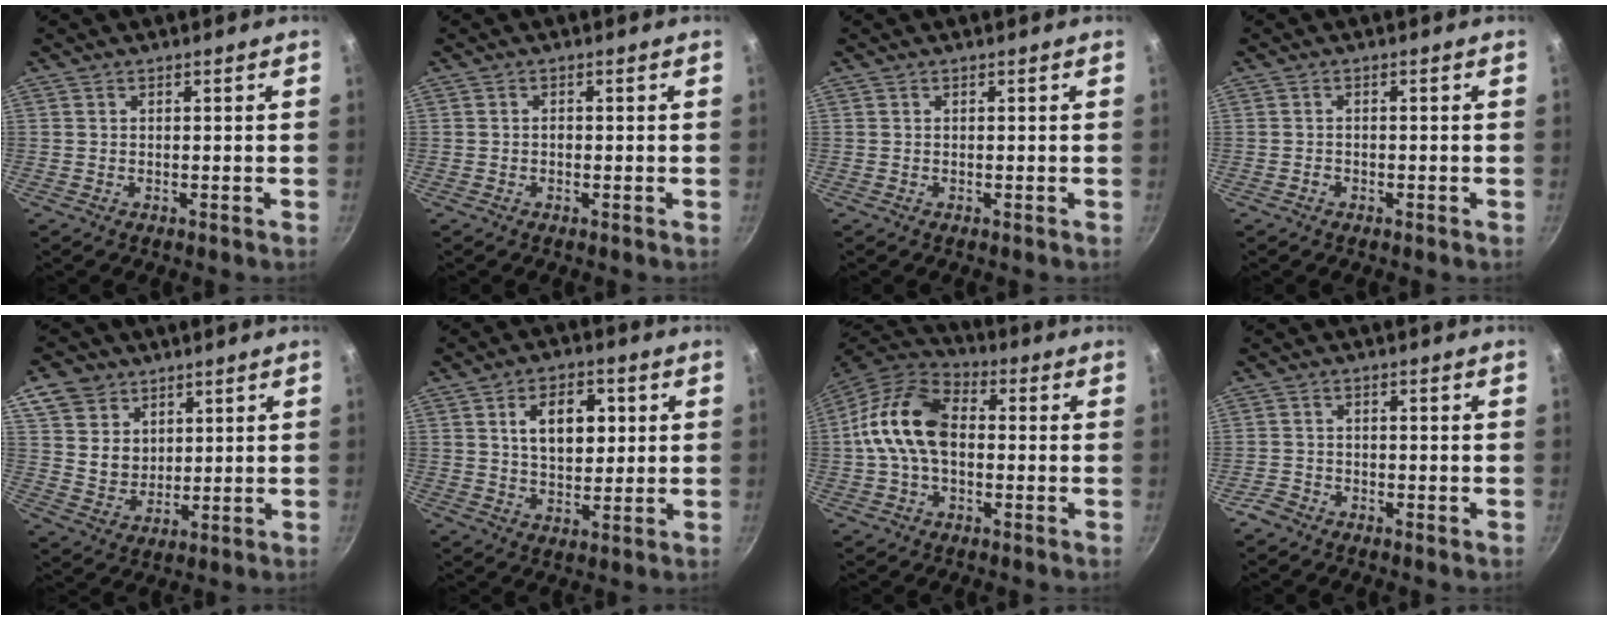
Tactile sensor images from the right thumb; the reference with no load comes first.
{"total": 0.7, "force": [-0.1, 0.5, 0.4], "torque": [-0.005, 0.004, -0.004]}
{"total": 0.0}
{"total": 0.8, "force": [-0.5, 0.5, 0.2], "torque": [-0.009, 0.007, -0.009]}
{"total": 9.7, "force": [5.1, 7.7, 3.2], "torque": [-0.029, -0.017, 0.100]}
{"total": 10.2, "force": [2.5, 6.4, 7.5], "torque": [-0.093, -0.003, 0.040]}
{"total": 14.6, "force": [0.1, 9.5, 11.1], "torque": [-0.185, 0.036, -0.017]}
{"total": 2.3, "force": [-1.8, 1.3, 0.5], "torque": [-0.010, 0.017, -0.033]}